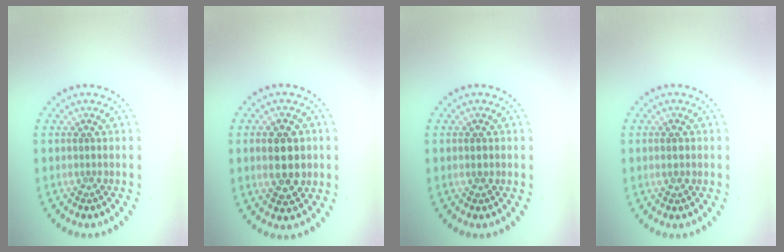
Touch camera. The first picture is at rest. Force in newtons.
{"total": 4.6, "press": 4.6, "slide": 0.3}
{"total": 1.0, "press": 1.0, "slide": 0.2}
{"total": 1.1, "press": 1.1, "slide": 0.2}